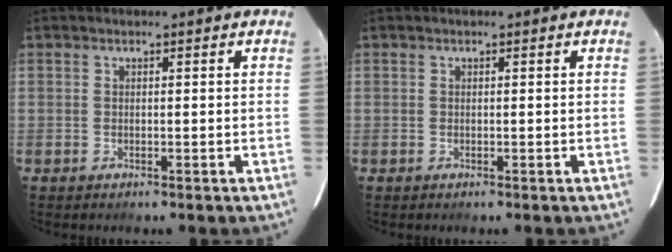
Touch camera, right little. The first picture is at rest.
{"total": 0.0}